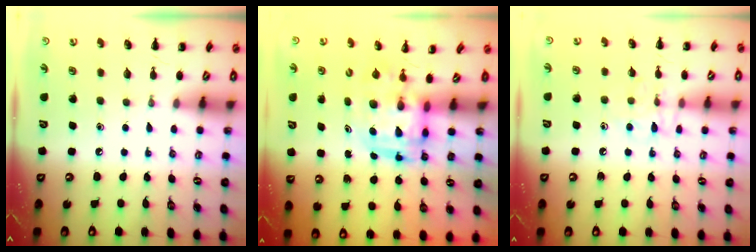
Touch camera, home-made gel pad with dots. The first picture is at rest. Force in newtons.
{"total": 3.7, "press": 3.6, "slide": 0.7}
{"total": 7.3, "press": 7.3, "slide": 0.9}